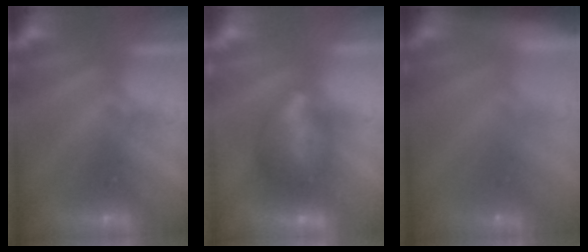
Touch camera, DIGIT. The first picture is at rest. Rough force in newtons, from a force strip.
{"total": 9.5}
{"total": 8.5}